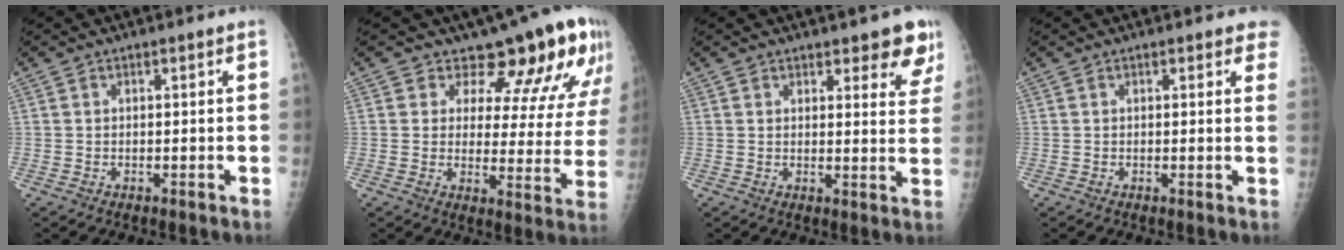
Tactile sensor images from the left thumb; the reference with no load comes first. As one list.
[{"total": 15.3, "force": [12.2, 6.7, 6.3], "torque": [-0.026, -0.081, 0.132]}, {"total": 6.6, "force": [5.0, 2.8, 3.2], "torque": [0.000, -0.032, 0.049]}, {"total": 2.9, "force": [2.4, 1.2, 1.2], "torque": [0.013, -0.007, 0.012]}]